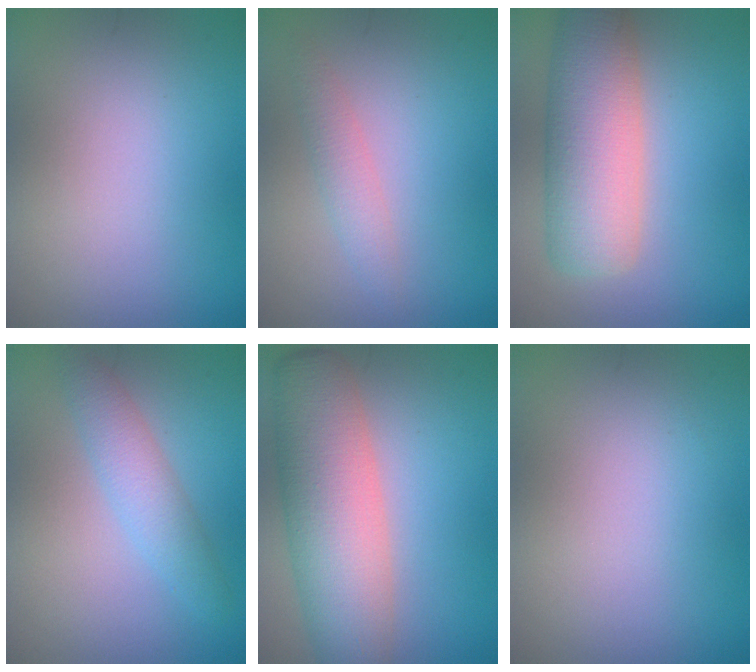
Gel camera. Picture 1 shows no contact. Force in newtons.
{"total": 1.8, "press": 1.8, "slide": 0.0}
{"total": 7.9, "press": 7.9, "slide": 0.3}
{"total": 3.1, "press": 3.0, "slide": 0.1}
{"total": 9.7, "press": 9.7, "slide": 0.4}
{"total": 0.0}